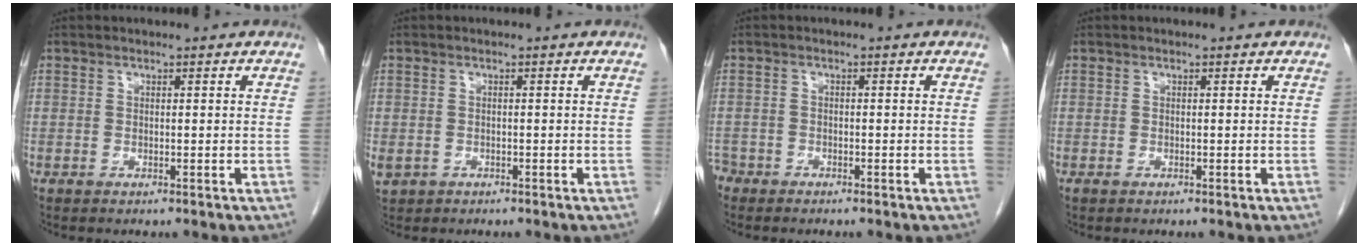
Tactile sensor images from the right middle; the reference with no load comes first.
{"total": 2.5, "force": [-1.2, 2.1, 0.8], "torque": [-0.013, 0.000, -0.013]}
{"total": 2.7, "force": [-2.3, 1.3, 0.2], "torque": [-0.002, 0.002, -0.043]}
{"total": 0.0}